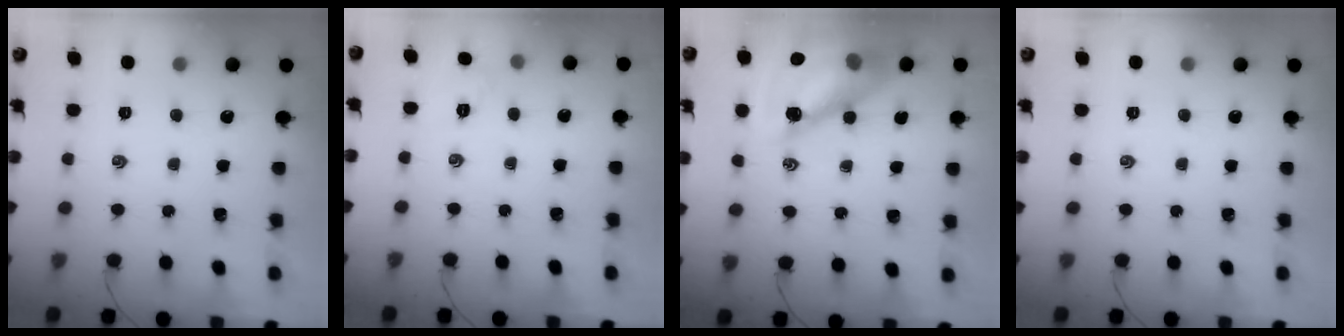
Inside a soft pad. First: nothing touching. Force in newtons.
{"total": 2.5, "press": 2.4, "slide": 0.7}
{"total": 16.6, "press": 16.0, "slide": 4.5}
{"total": 0.0}